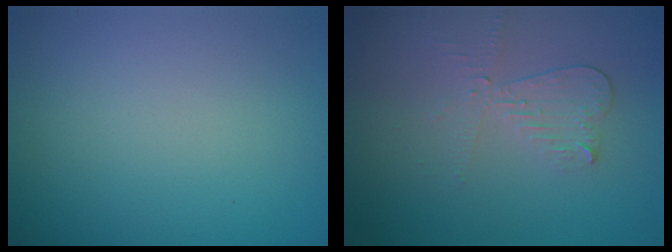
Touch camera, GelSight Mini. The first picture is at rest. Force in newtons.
{"total": 2.3, "press": 2.1, "slide": 0.8}